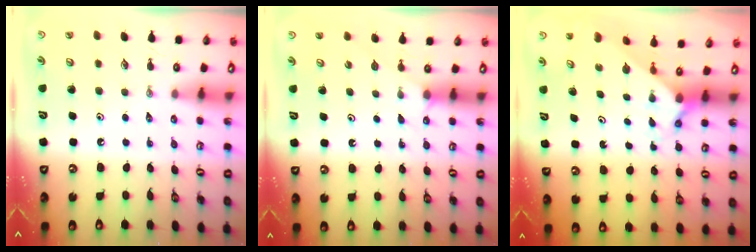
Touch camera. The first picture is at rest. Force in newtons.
{"total": 2.5, "press": 2.5, "slide": 0.3}
{"total": 1.2, "press": 1.2, "slide": 0.1}